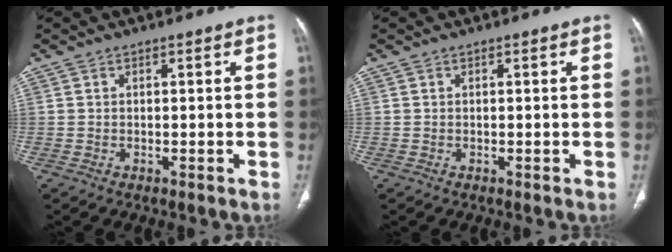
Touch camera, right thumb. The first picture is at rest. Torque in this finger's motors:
{"motor_torque": [0.10, 0.10, -0.08, 0.03, 0.02]}